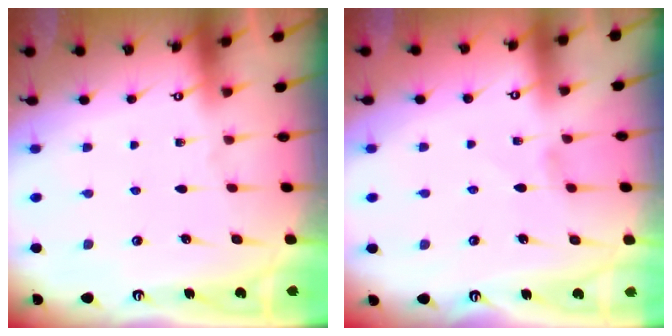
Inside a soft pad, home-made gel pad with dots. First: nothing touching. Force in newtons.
{"total": 0.9, "press": 0.9, "slide": 0.3}